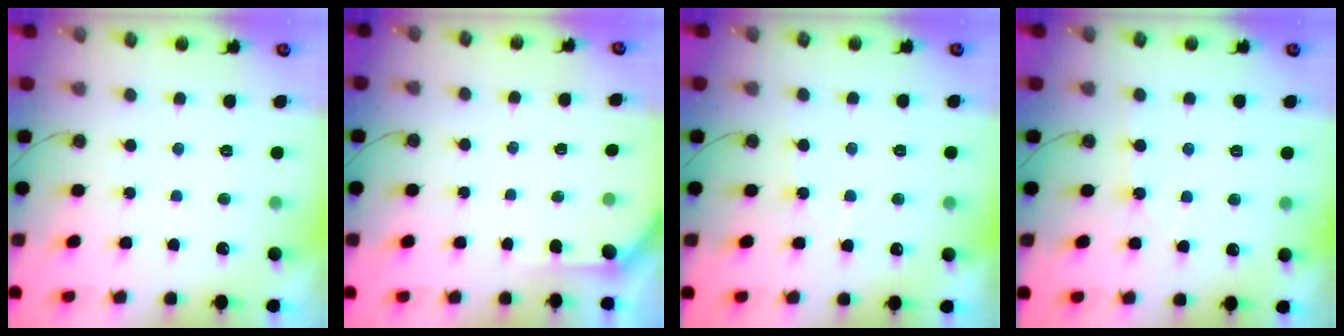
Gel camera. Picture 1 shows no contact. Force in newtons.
{"total": 2.2, "press": 2.2, "slide": 0.2}
{"total": 4.5, "press": 4.5, "slide": 0.6}
{"total": 4.1, "press": 4.0, "slide": 0.7}